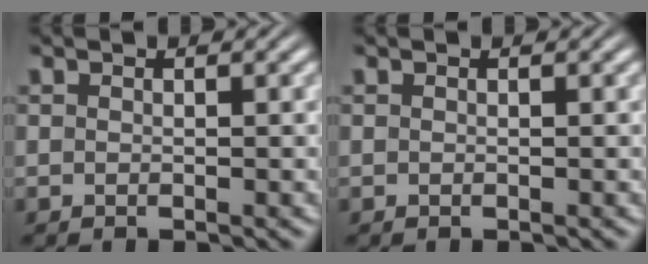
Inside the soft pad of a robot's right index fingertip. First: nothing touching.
{"total": 0.0}